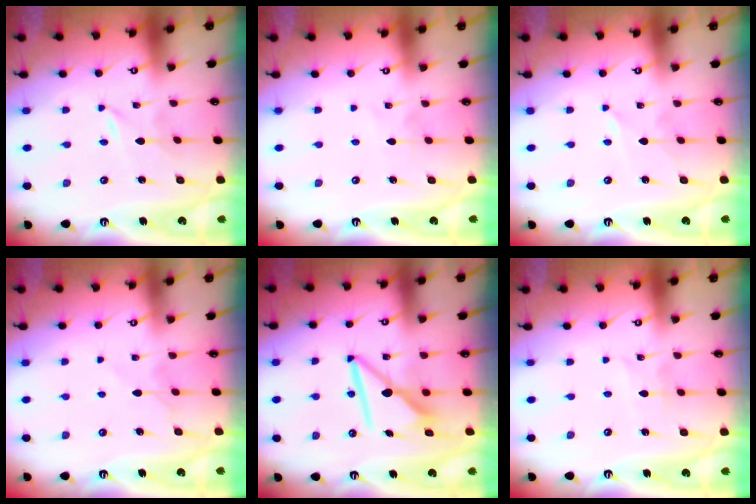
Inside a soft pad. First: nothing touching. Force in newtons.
{"total": 2.4, "press": 2.4, "slide": 0.3}
{"total": 2.4, "press": 2.4, "slide": 0.3}
{"total": 5.2, "press": 5.2, "slide": 0.8}
{"total": 9.9, "press": 9.8, "slide": 1.1}
{"total": 2.3, "press": 2.3, "slide": 0.3}